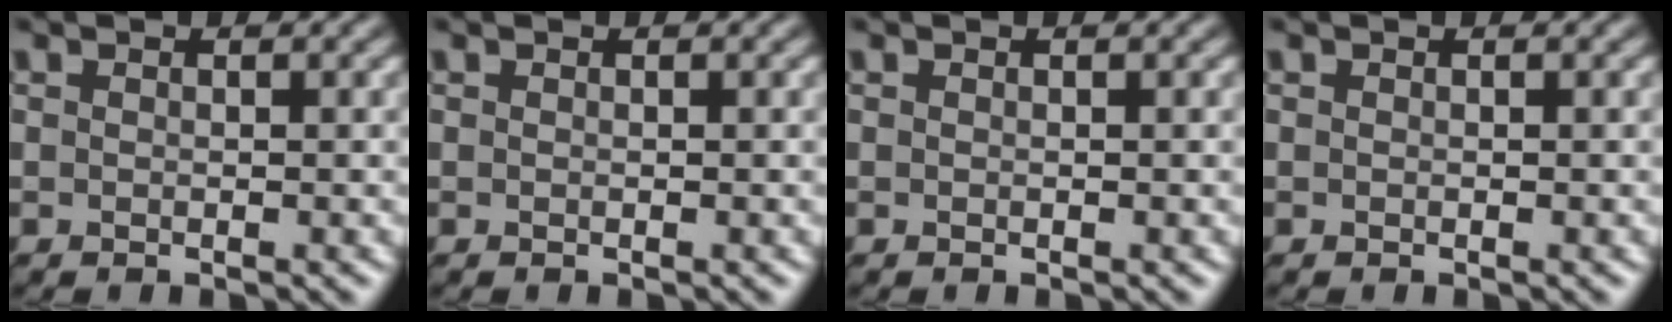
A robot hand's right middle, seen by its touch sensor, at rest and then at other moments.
{"total": 0.0}
{"total": 0.0}
{"total": 0.0}